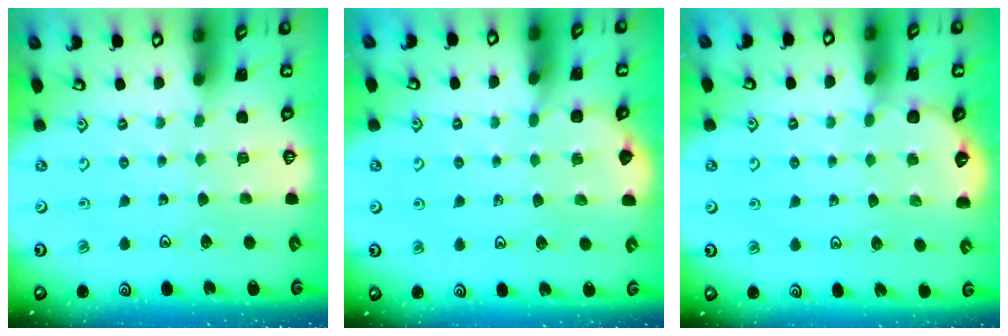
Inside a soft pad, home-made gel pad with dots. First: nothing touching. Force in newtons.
{"total": 2.3, "press": 2.3, "slide": 0.2}
{"total": 3.5, "press": 3.1, "slide": 1.7}